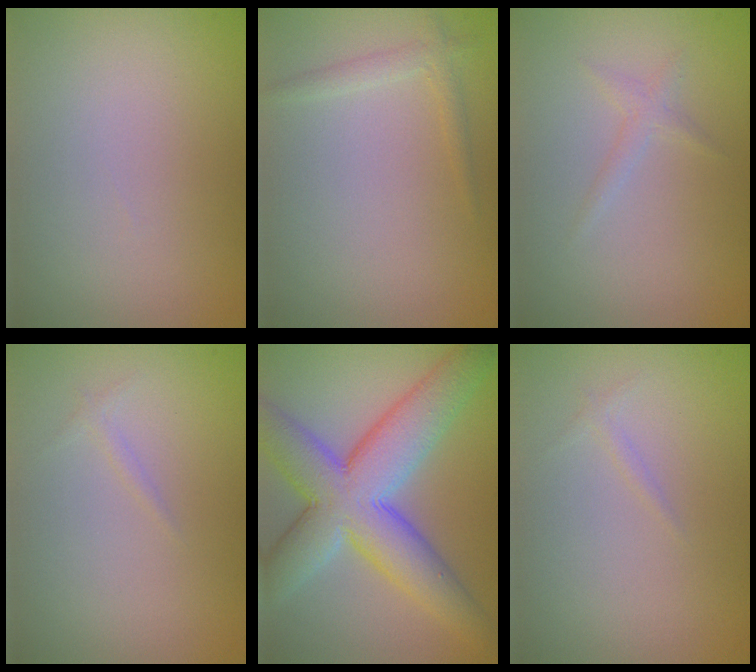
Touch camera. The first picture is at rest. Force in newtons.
{"total": 1.2, "press": 1.2, "slide": 0.0}
{"total": 0.9, "press": 0.9, "slide": 0.1}
{"total": 0.5, "press": 0.5, "slide": 0.0}
{"total": 9.9, "press": 9.8, "slide": 0.5}
{"total": 0.5, "press": 0.5, "slide": 0.0}